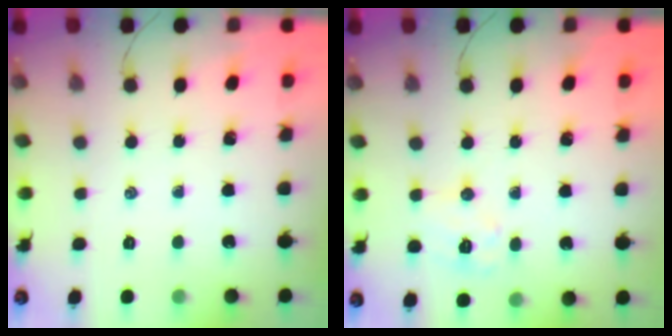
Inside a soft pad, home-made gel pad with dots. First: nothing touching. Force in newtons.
{"total": 8.4, "press": 8.3, "slide": 0.7}